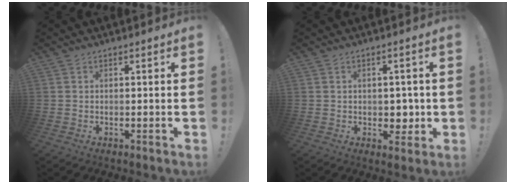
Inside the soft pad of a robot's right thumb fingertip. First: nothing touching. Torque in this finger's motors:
{"motor_torque": [0.47, 0.35, -0.12, 0.08, 0.10]}